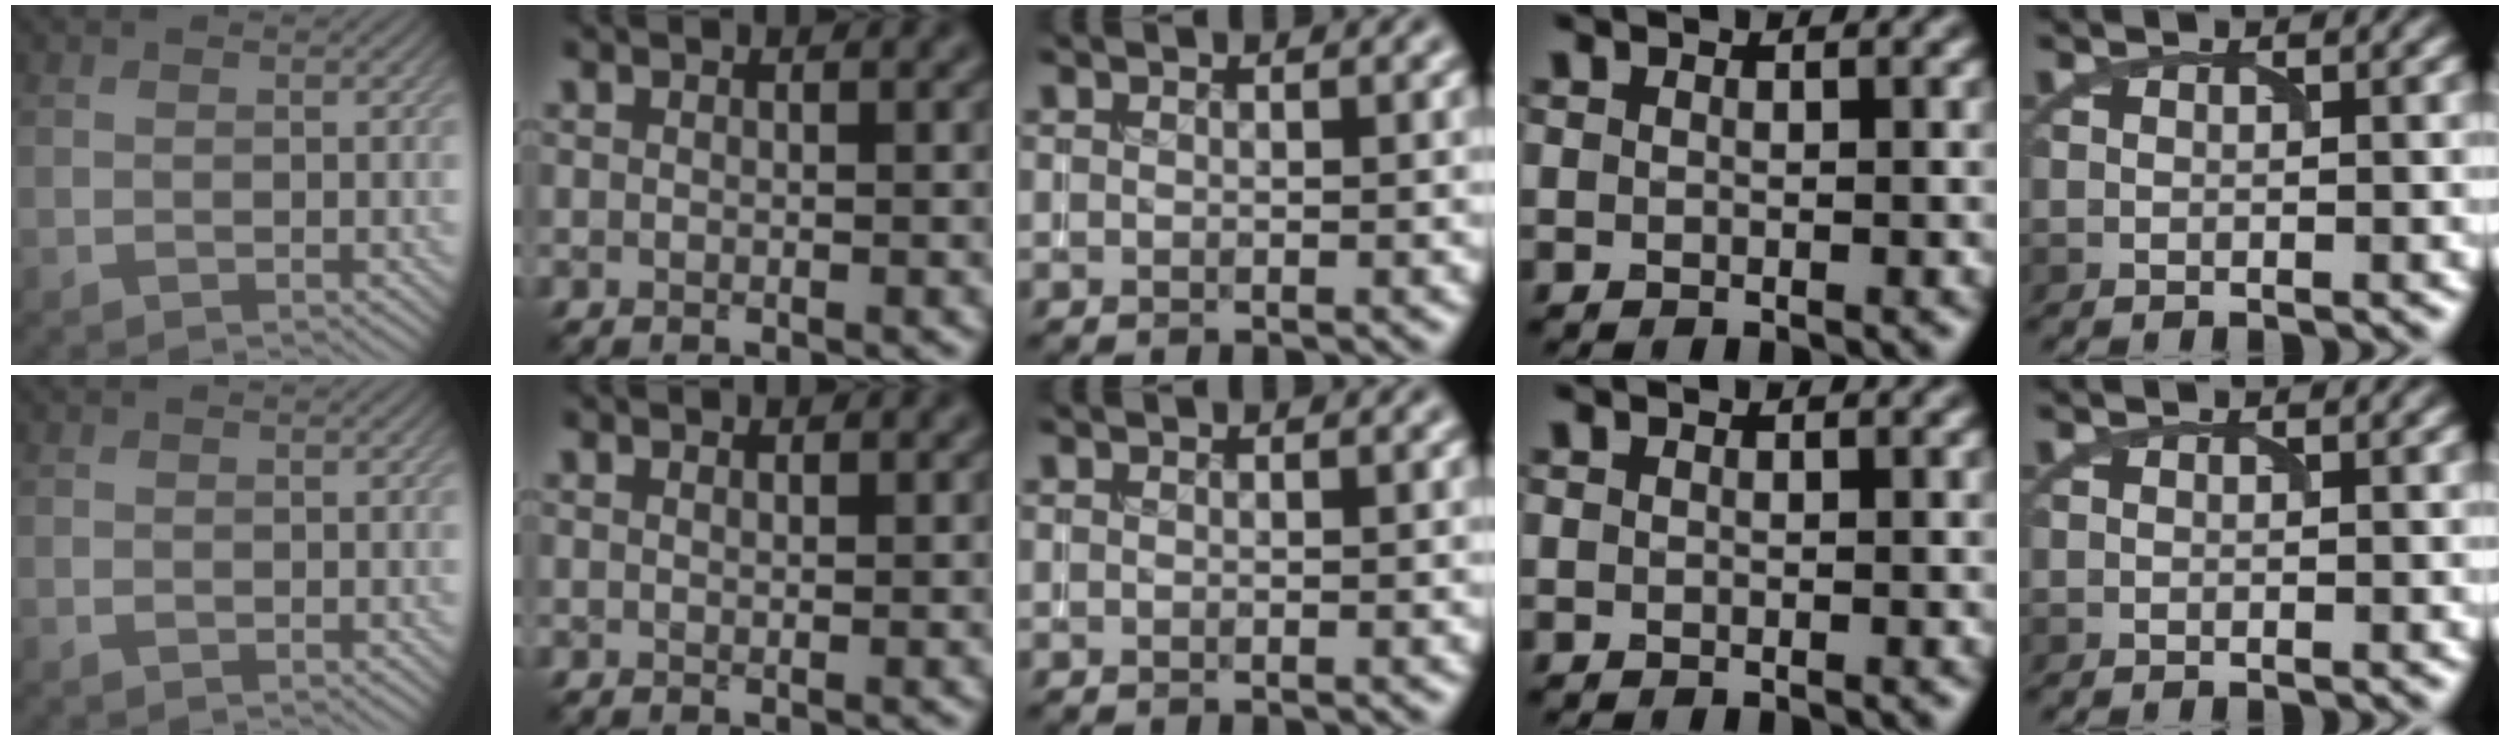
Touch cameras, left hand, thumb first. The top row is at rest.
{"thumb": {"total": 0.6, "force": [-0.2, 0.5, 0.4], "torque": [-0.007, -0.005, -0.003]}, "index": {"total": 0.5, "force": [0.5, 0.0, 0.1], "torque": [0.000, 0.001, 0.011]}}